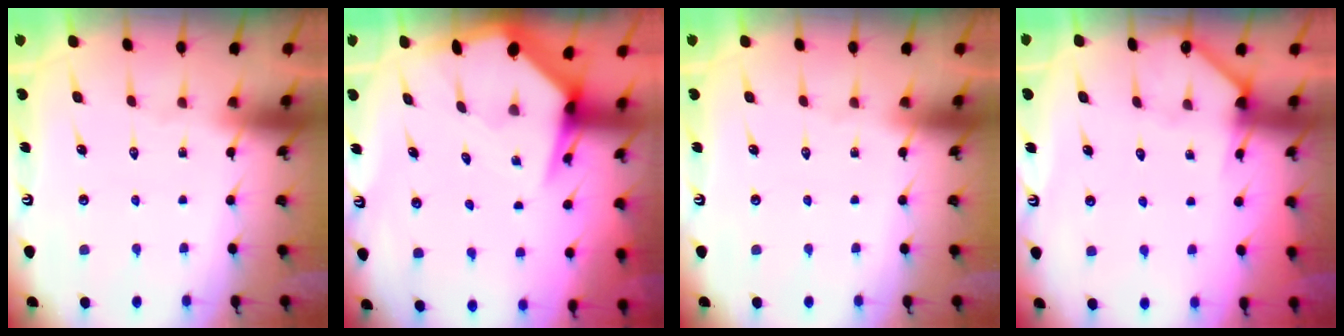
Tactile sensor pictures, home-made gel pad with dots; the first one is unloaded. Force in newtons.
{"total": 5.4, "press": 5.4, "slide": 0.6}
{"total": 0.0}
{"total": 4.3, "press": 4.3, "slide": 0.2}